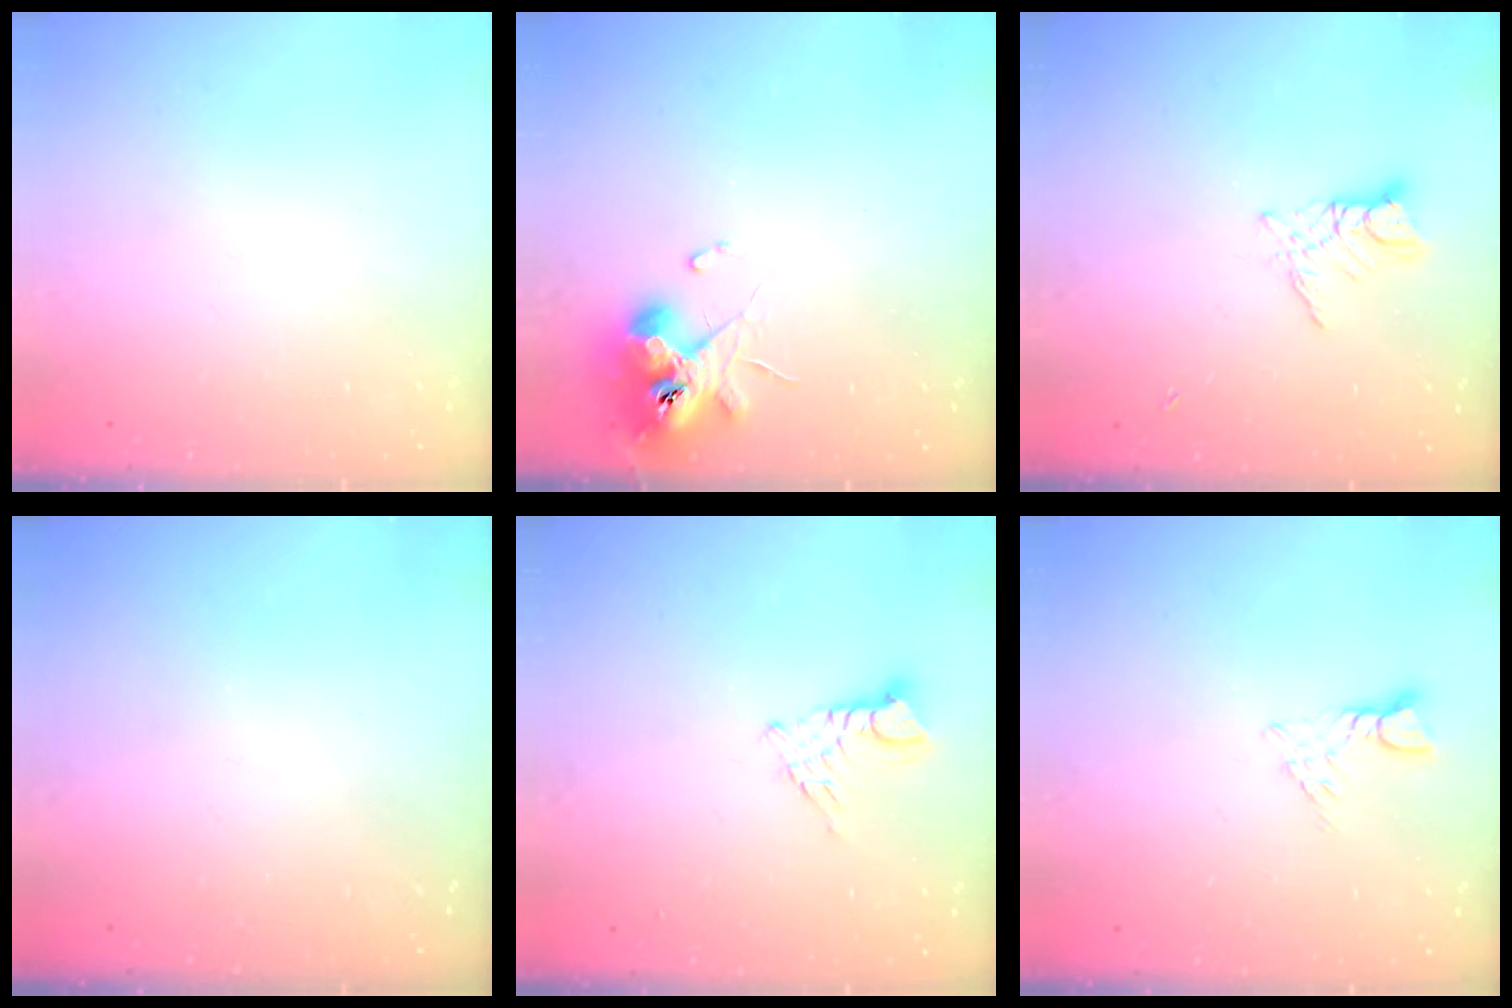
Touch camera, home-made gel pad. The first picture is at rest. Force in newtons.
{"total": 11.7, "press": 11.6, "slide": 1.2}
{"total": 8.3, "press": 8.3, "slide": 0.7}
{"total": 0.0}
{"total": 5.7, "press": 5.7, "slide": 0.5}
{"total": 2.8, "press": 2.8, "slide": 0.3}